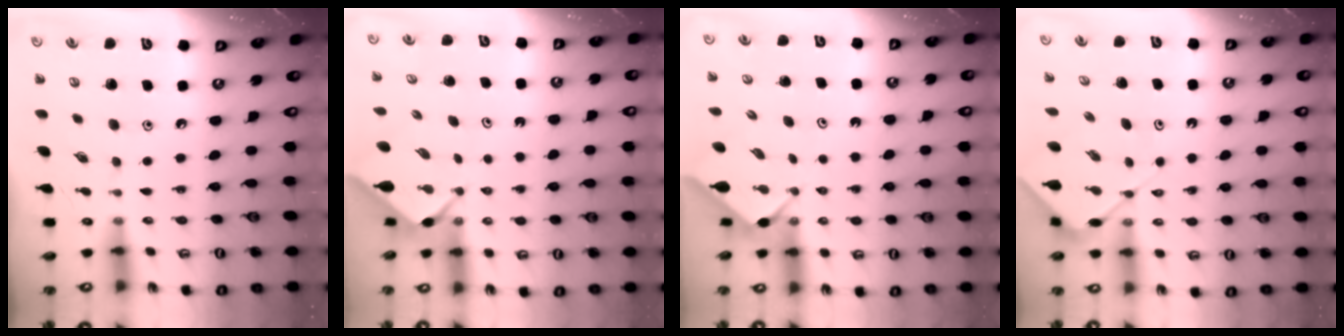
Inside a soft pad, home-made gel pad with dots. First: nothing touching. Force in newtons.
{"total": 2.1, "press": 2.1, "slide": 0.3}
{"total": 3.1, "press": 3.1, "slide": 0.3}
{"total": 6.9, "press": 6.9, "slide": 0.5}